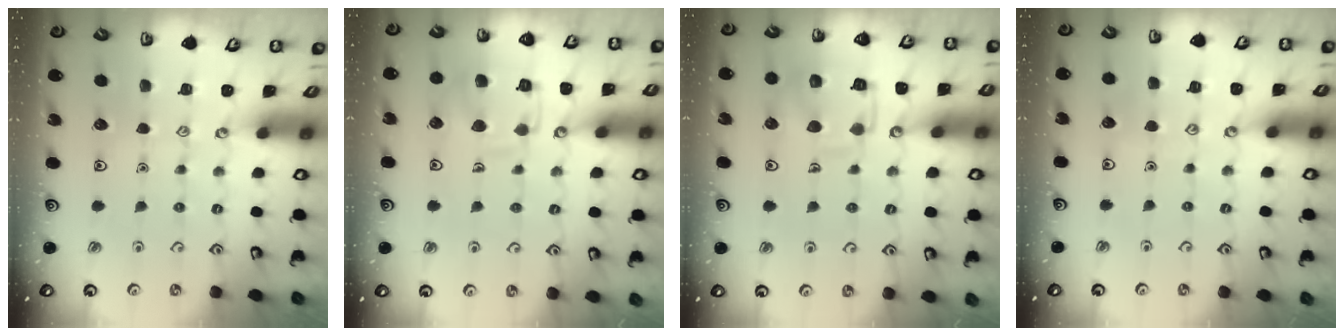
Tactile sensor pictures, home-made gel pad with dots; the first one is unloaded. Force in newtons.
{"total": 10.9, "press": 10.9, "slide": 0.8}
{"total": 12.6, "press": 12.5, "slide": 1.3}
{"total": 3.3, "press": 3.2, "slide": 0.3}